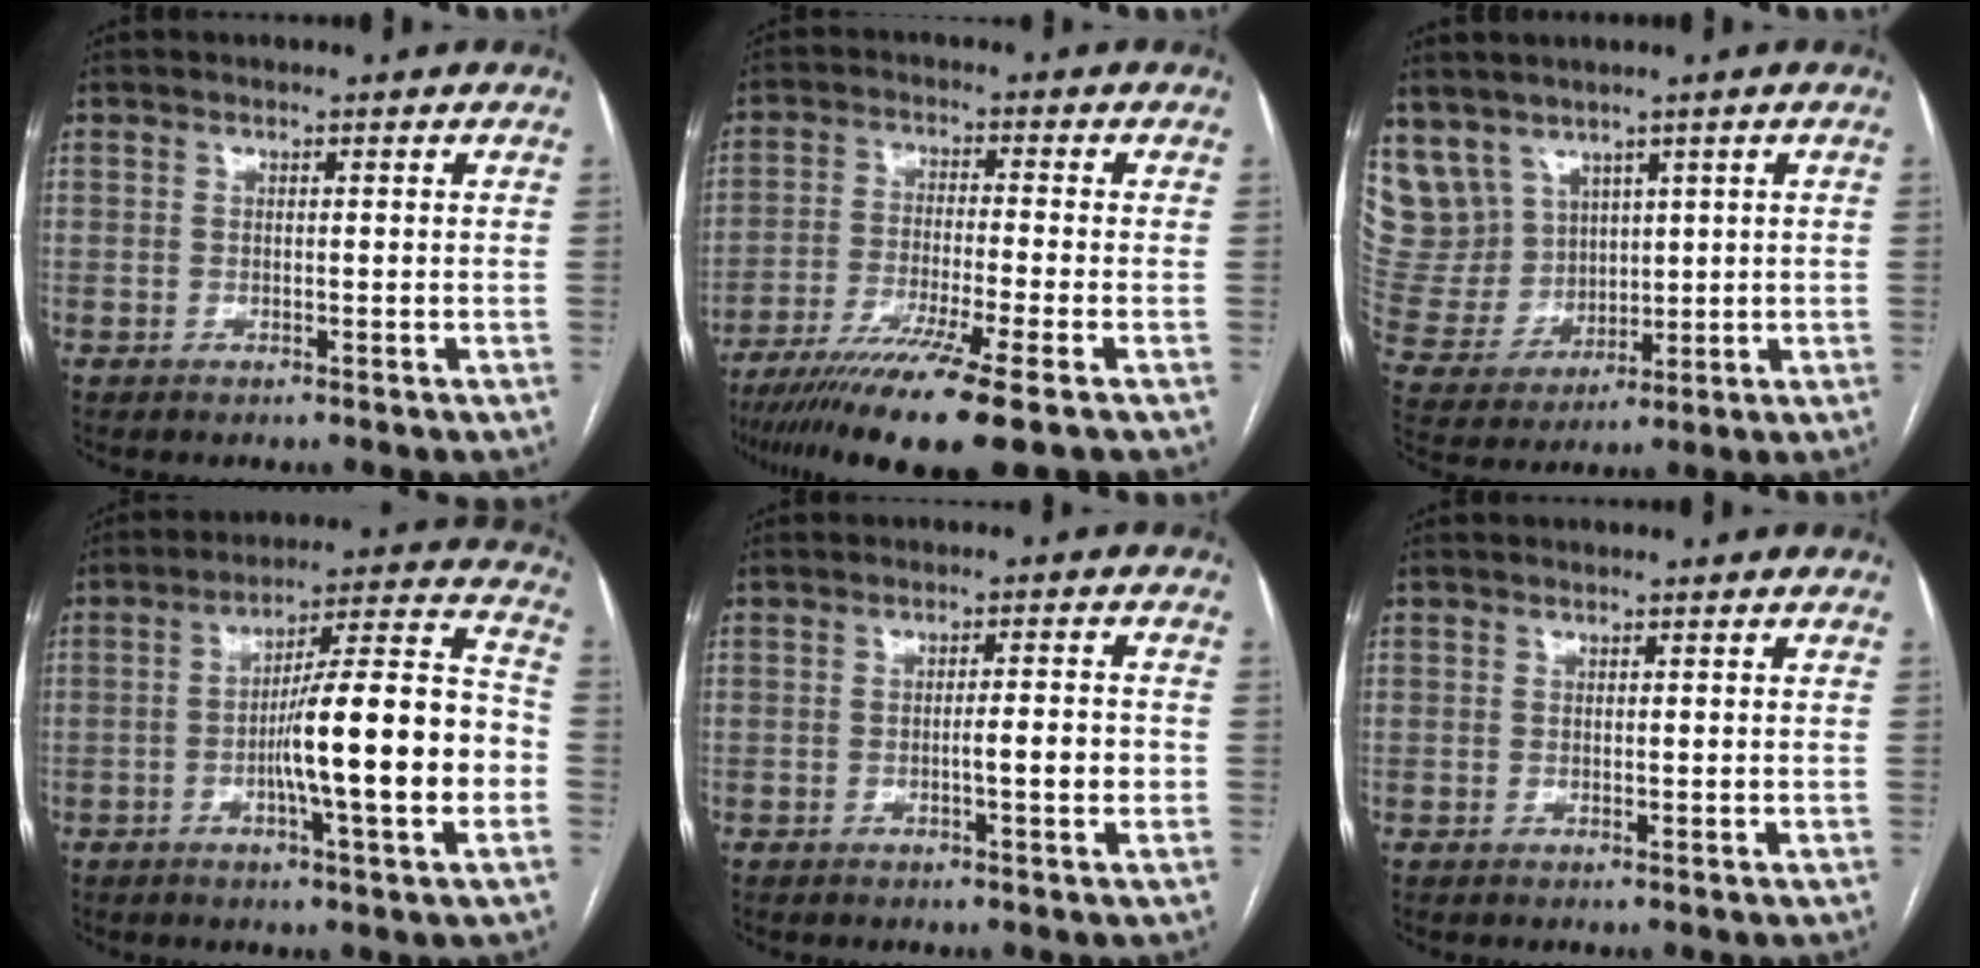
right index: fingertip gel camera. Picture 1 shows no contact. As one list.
[{"total": 13.4, "force": [-9.2, -0.9, 9.7], "torque": [-0.175, -0.038, -0.152]}, {"total": 10.9, "force": [6.6, 8.5, 1.7], "torque": [-0.061, 0.043, 0.161]}, {"total": 17.1, "force": [-3.6, 1.1, 16.7], "torque": [-0.254, 0.017, -0.055]}, {"total": 4.4, "force": [-0.9, 0.5, 4.3], "torque": [-0.065, 0.002, -0.011]}, {"total": 0.7, "force": [0.1, 0.5, 0.6], "torque": [-0.008, -0.002, 0.004]}]